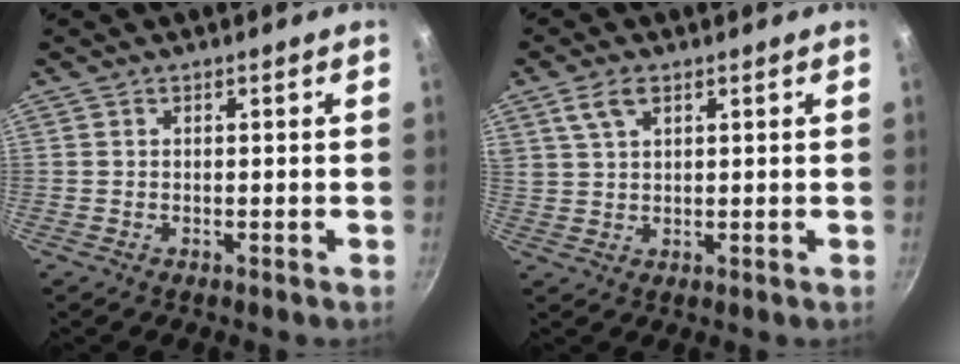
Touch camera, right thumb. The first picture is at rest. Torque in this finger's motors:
{"motor_torque": [0.53, 1.50, 0.64, 0.44, 0.07]}